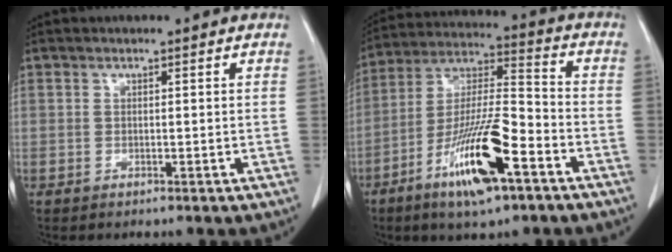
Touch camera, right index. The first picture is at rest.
{"total": 15.9, "force": [-8.1, 2.7, 13.5], "torque": [-0.259, -0.011, -0.140]}